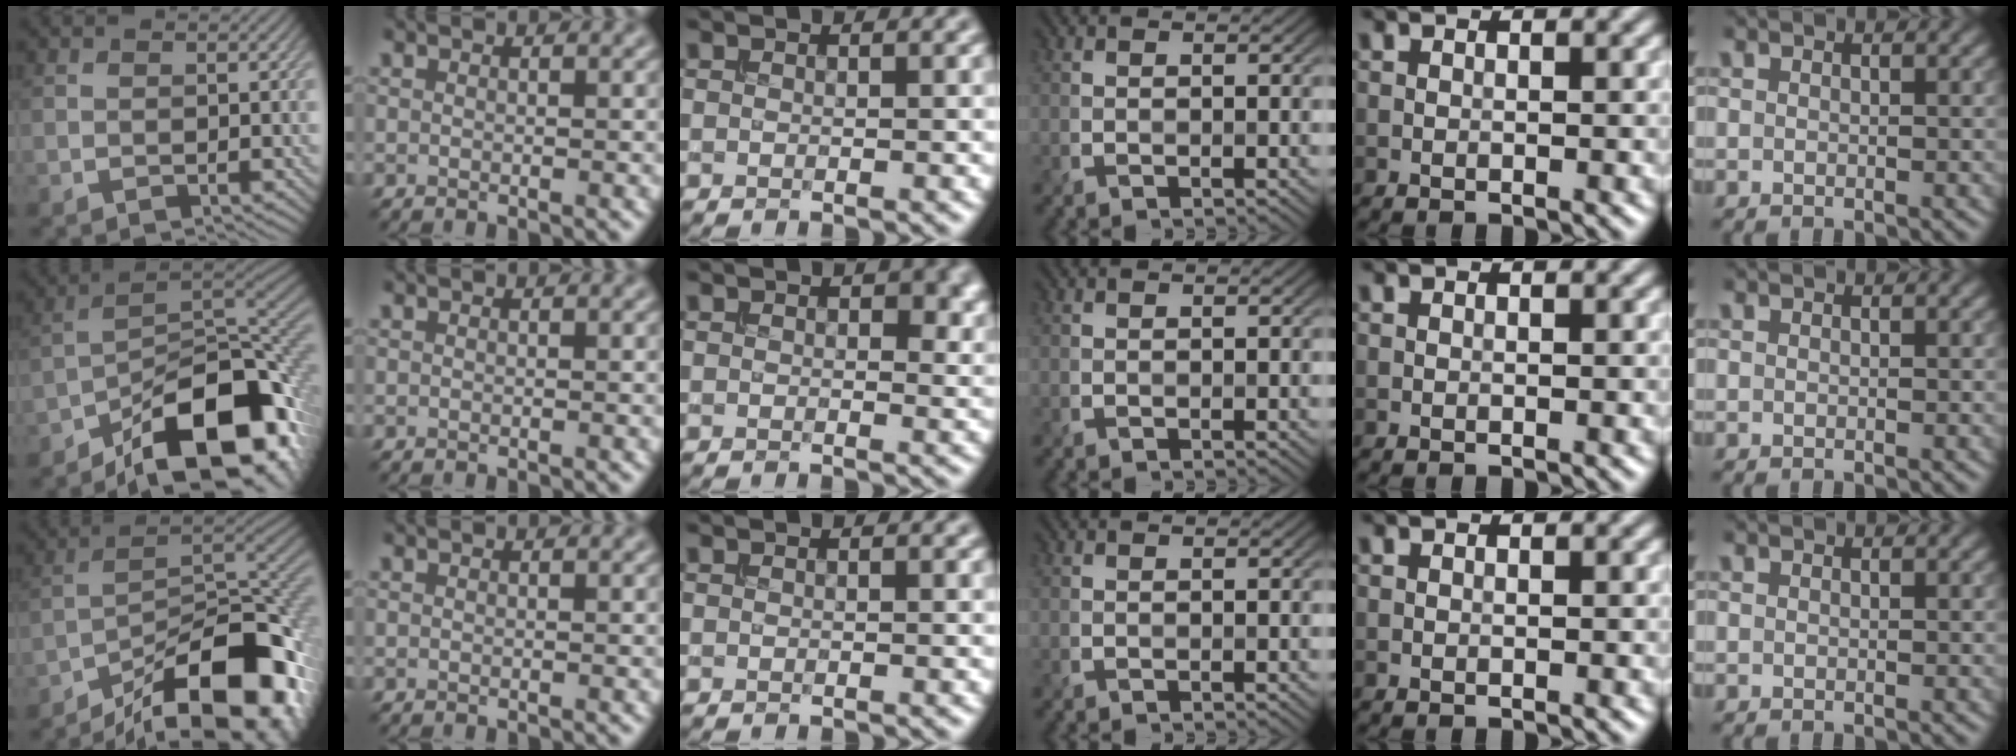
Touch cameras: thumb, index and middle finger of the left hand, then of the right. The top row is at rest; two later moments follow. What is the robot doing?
{"motion": "extract", "object": "bucket"}